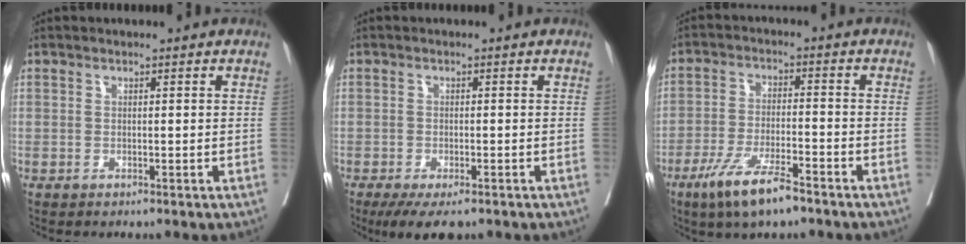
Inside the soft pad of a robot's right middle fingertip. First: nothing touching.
{"total": 5.8, "force": [-4.1, 1.9, 3.7], "torque": [-0.049, -0.010, -0.066]}
{"total": 9.2, "force": [-6.2, 1.4, 6.6], "torque": [-0.129, -0.017, -0.109]}